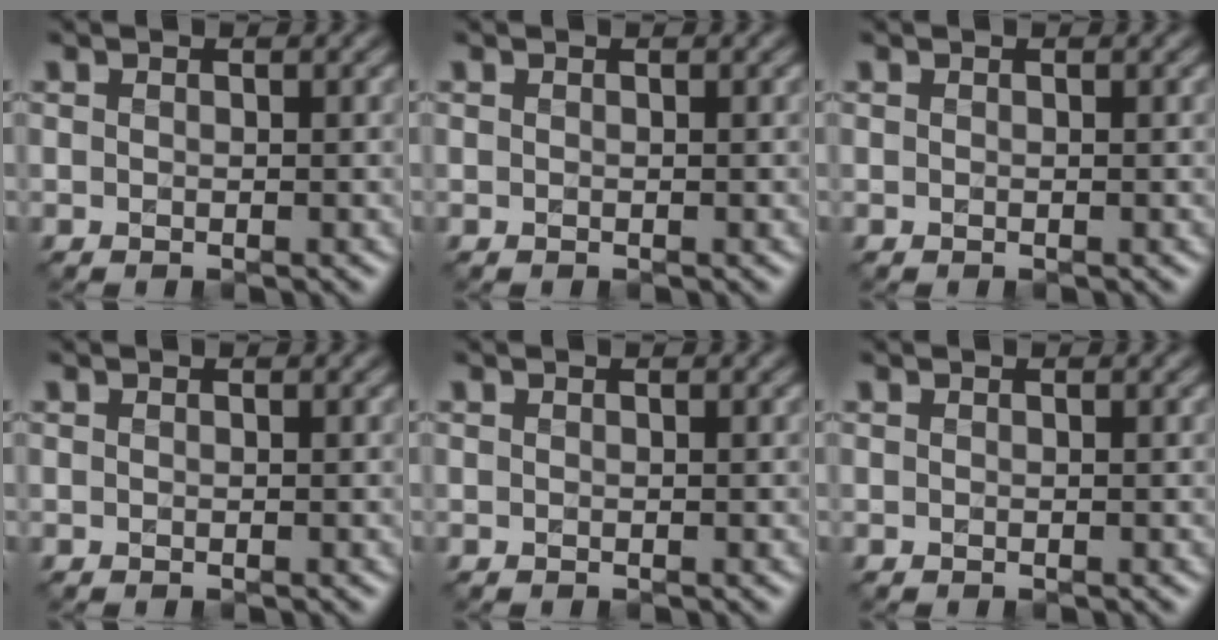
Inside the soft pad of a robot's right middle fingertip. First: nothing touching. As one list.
[{"total": 0.0}, {"total": 0.0}, {"total": 0.0}, {"total": 0.0}, {"total": 0.0}]